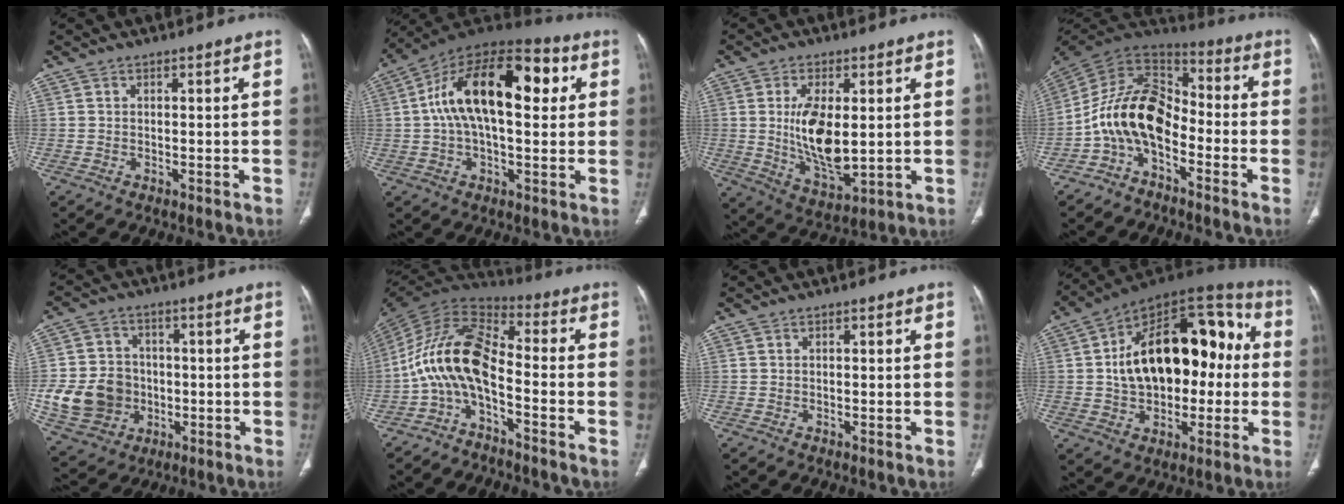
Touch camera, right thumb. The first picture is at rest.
{"total": 21.8, "force": [4.2, 10.9, 18.4], "torque": [-0.294, 0.035, 0.056]}
{"total": 12.5, "force": [1.0, 5.8, 11.0], "torque": [-0.193, -0.023, 0.032]}
{"total": 14.2, "force": [-4.8, 8.5, 10.2], "torque": [-0.178, 0.083, -0.104]}
{"total": 13.8, "force": [-2.0, 11.9, 6.6], "torque": [-0.105, 0.013, -0.023]}
{"total": 12.6, "force": [-4.4, 5.7, 10.4], "torque": [-0.208, 0.082, -0.096]}
{"total": 0.0}
{"total": 25.1, "force": [1.0, 15.1, 20.0], "torque": [-0.287, 0.044, 0.016]}